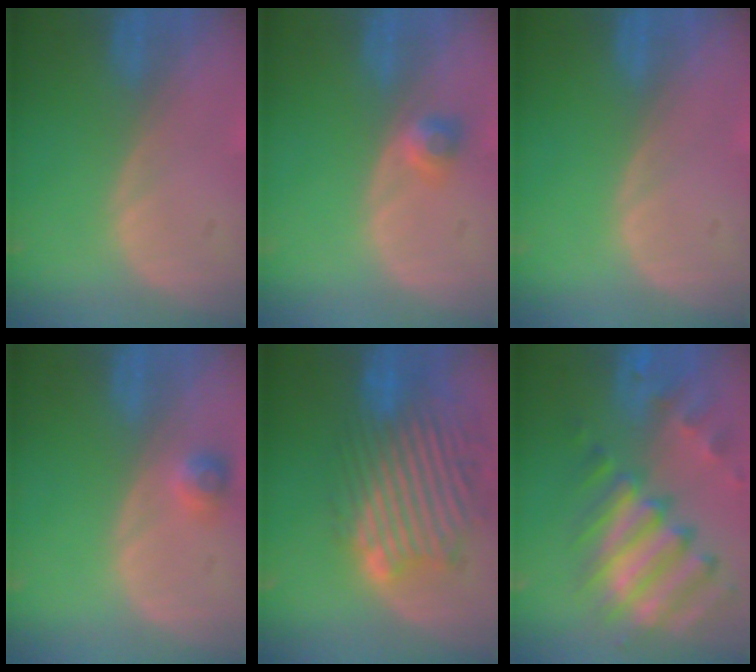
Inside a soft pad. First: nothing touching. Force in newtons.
{"total": 2.4, "press": 2.1, "slide": 1.2}
{"total": 0.0}
{"total": 2.2, "press": 2.2, "slide": 0.2}
{"total": 12.3, "press": 11.0, "slide": 5.5}
{"total": 11.6, "press": 10.1, "slide": 5.7}